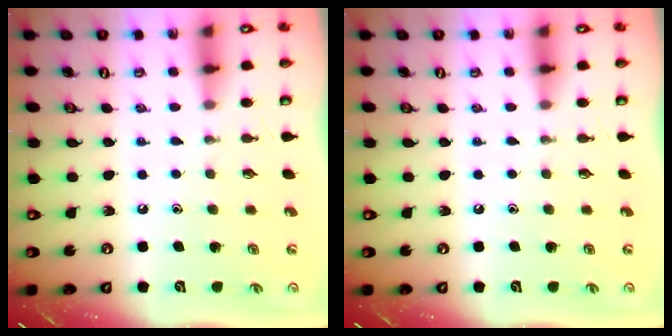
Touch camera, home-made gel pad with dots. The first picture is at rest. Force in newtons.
{"total": 0.0}